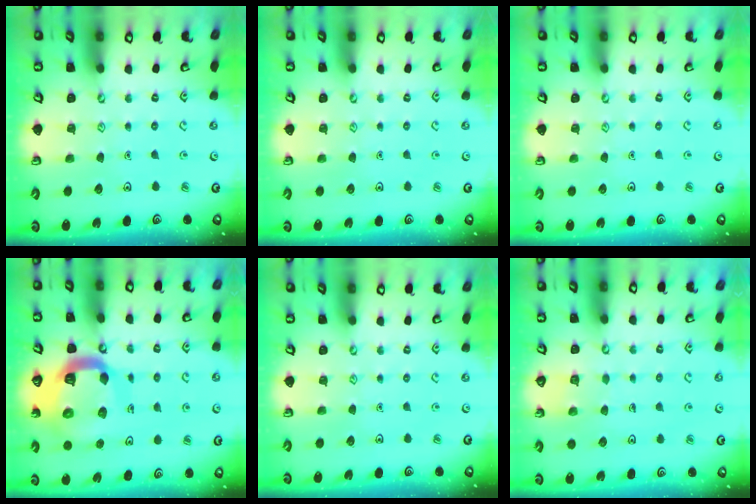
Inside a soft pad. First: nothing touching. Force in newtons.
{"total": 0.0}
{"total": 0.0}
{"total": 16.2, "press": 16.1, "slide": 1.8}
{"total": 0.0}
{"total": 2.9, "press": 2.9, "slide": 0.2}